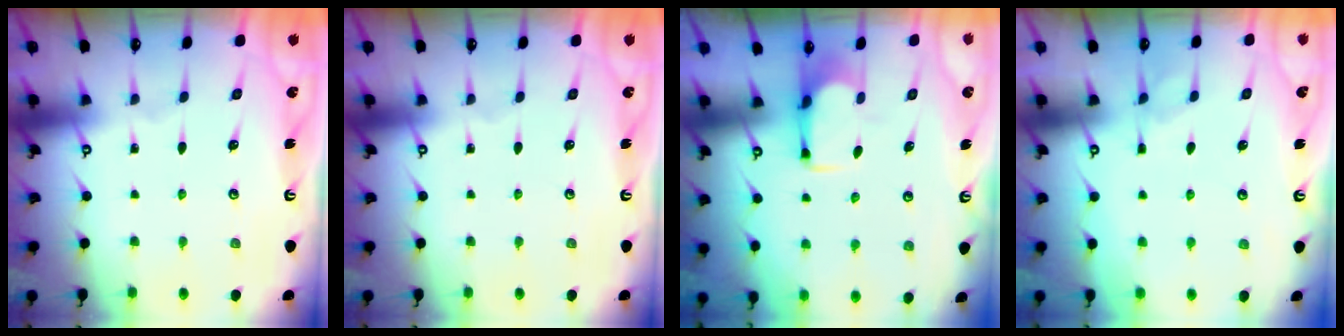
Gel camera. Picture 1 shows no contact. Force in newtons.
{"total": 0.0}
{"total": 2.8, "press": 2.7, "slide": 0.7}
{"total": 5.8, "press": 5.7, "slide": 1.3}